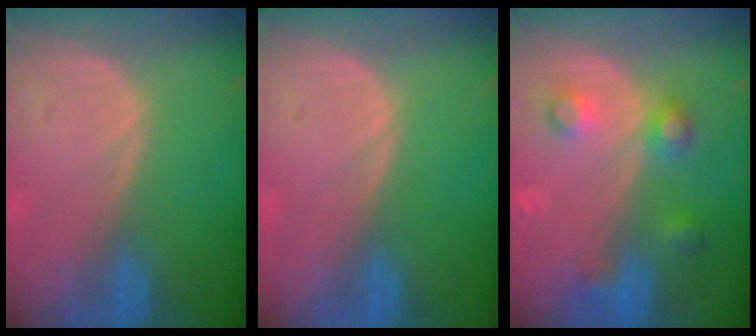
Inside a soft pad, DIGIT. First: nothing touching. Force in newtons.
{"total": 0.0}
{"total": 5.1, "press": 5.1, "slide": 0.1}